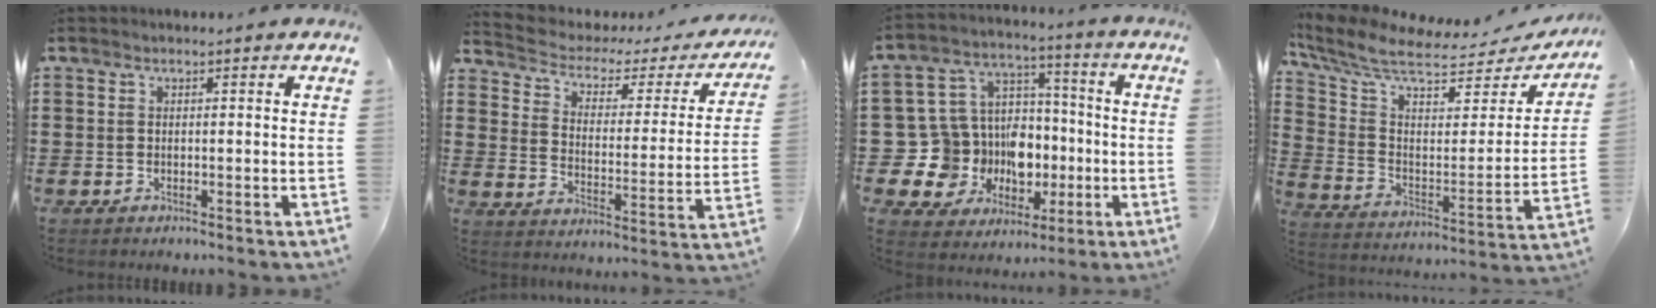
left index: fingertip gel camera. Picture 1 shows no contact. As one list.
[{"total": 2.9, "force": [1.8, 1.6, 1.6], "torque": [-0.047, -0.016, 0.019]}, {"total": 12.5, "force": [-2.4, 11.2, 4.8], "torque": [-0.161, -0.014, -0.025]}, {"total": 8.3, "force": [6.8, 1.7, 4.5], "torque": [-0.117, -0.053, 0.115]}]